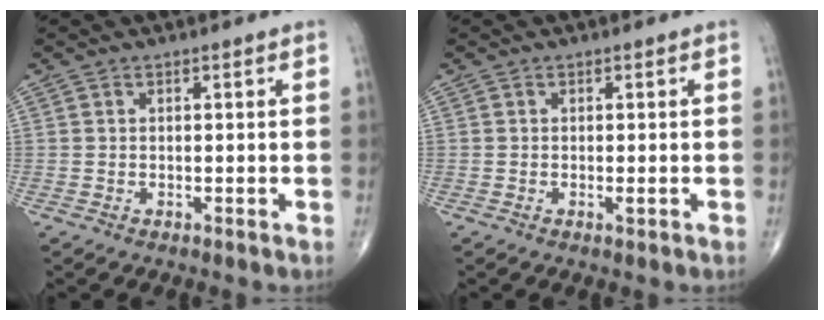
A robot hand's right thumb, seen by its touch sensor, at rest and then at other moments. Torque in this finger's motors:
{"motor_torque": [3.28, 1.73, 0.93, -0.23, 0.34]}